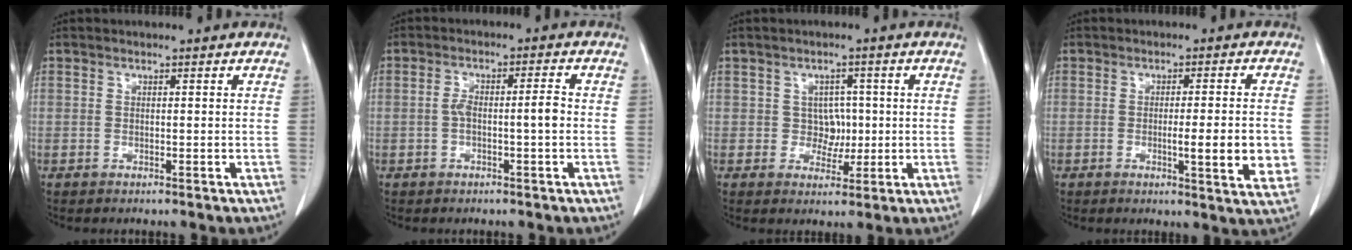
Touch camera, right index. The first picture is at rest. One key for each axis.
{"total": 4.2, "fx": -0.6, "fy": 0.6, "fz": 4.1, "tx": -0.077, "ty": 0.015, "tz": -0.007}
{"total": 3.3, "fx": 0.1, "fy": 3.0, "fz": 1.3, "tx": -0.009, "ty": 0.005, "tz": 0.003}
{"total": 7.8, "fx": -1.3, "fy": 0.6, "fz": 7.6, "tx": -0.097, "ty": -0.010, "tz": -0.017}